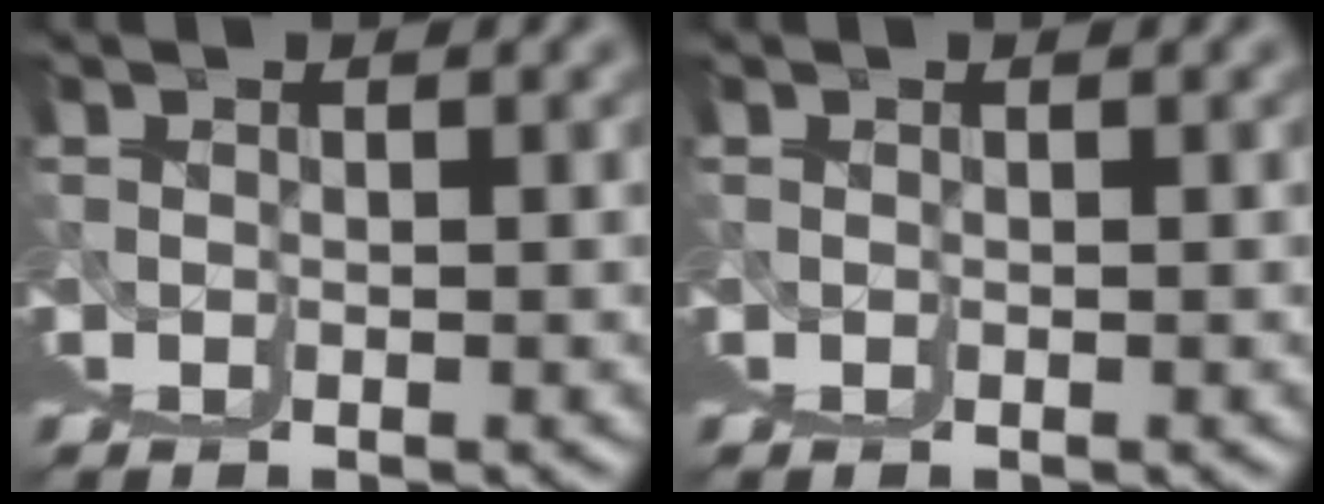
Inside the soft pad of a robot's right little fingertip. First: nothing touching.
{"total": 0.0}